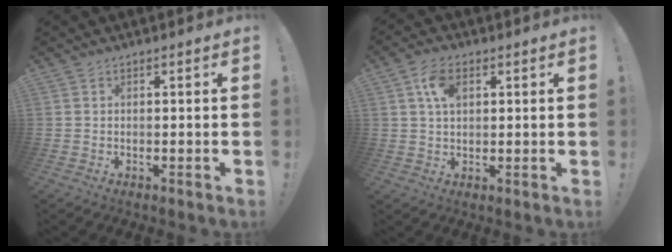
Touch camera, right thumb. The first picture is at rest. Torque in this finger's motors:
{"motor_torque": [0.85, 1.32, -0.21, -0.11, 0.01]}